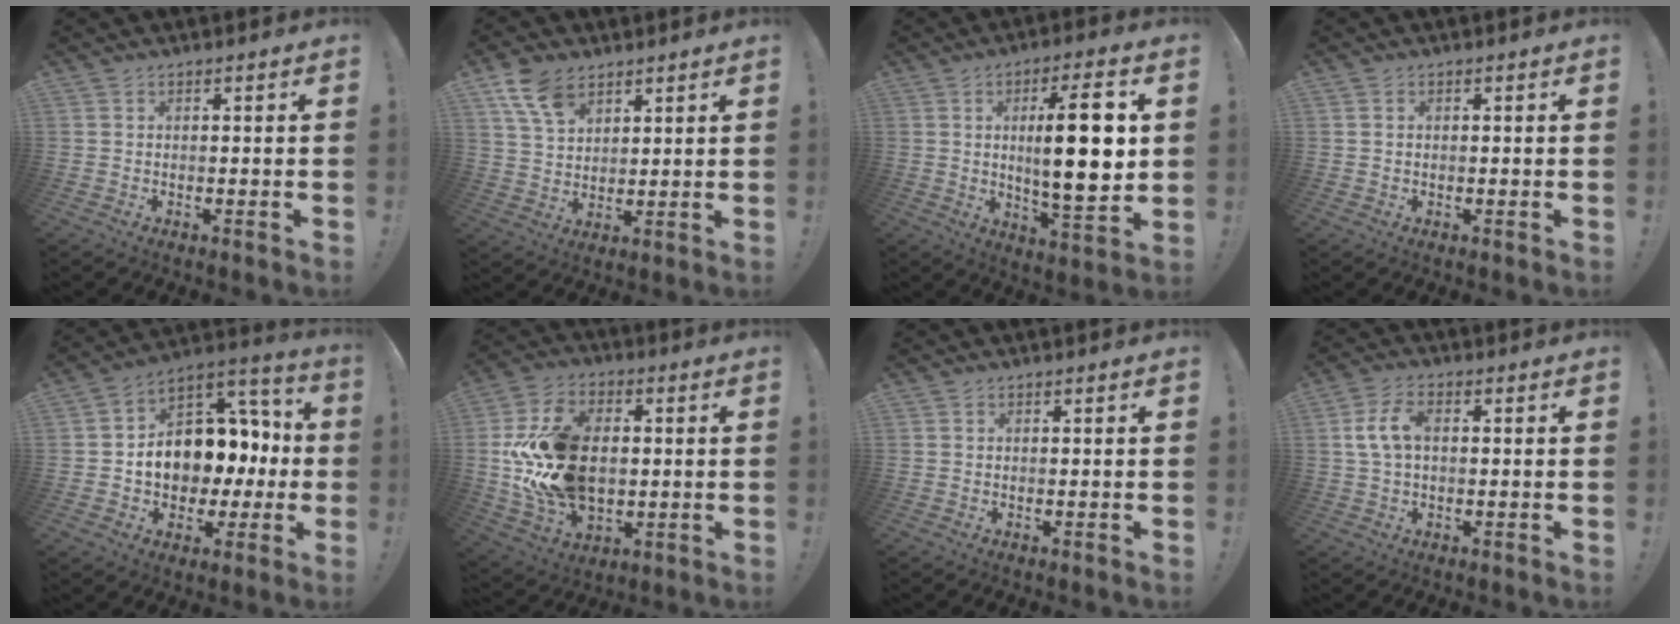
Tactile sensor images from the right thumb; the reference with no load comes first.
{"total": 9.6, "force": [5.9, 6.0, 4.7], "torque": [-0.080, -0.021, 0.114]}
{"total": 17.5, "force": [2.4, 4.6, 16.7], "torque": [-0.257, -0.014, 0.021]}
{"total": 0.8, "force": [0.3, 0.7, 0.2], "torque": [-0.008, 0.004, 0.006]}
{"total": 12.7, "force": [0.2, 10.7, 6.9], "torque": [-0.082, -0.011, 0.020]}
{"total": 22.4, "force": [0.3, 15.7, 16.0], "torque": [-0.286, 0.011, 0.017]}
{"total": 0.0}
{"total": 7.5, "force": [0.9, 4.5, 6.0], "torque": [-0.116, 0.009, 0.018]}